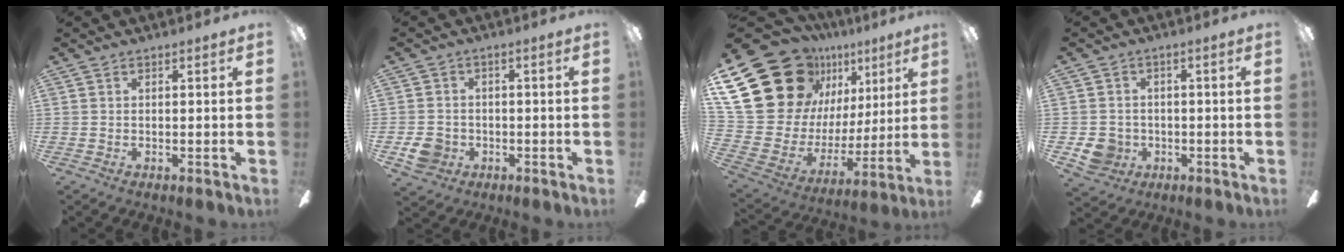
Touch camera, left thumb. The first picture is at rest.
{"total": 5.4, "force": [-1.9, 4.8, 1.7], "torque": [-0.041, 0.009, -0.034]}
{"total": 29.7, "force": [14.4, 20.6, 15.8], "torque": [-0.287, -0.099, 0.306]}
{"total": 5.8, "force": [-1.4, 5.5, 1.4], "torque": [-0.042, 0.009, -0.023]}